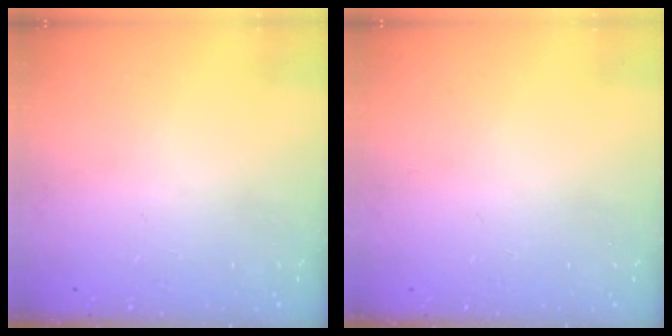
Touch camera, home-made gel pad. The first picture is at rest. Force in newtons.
{"total": 0.0}